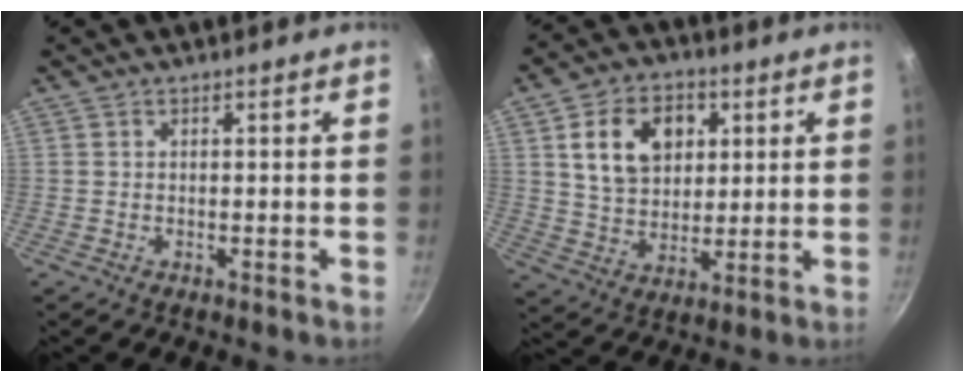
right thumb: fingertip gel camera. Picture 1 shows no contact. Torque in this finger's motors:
{"motor_torque": [-1.04, 0.73, 0.21, -0.08, 0.11]}